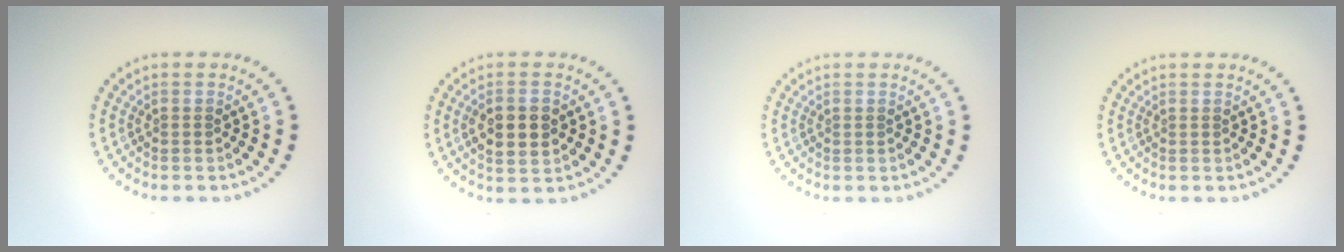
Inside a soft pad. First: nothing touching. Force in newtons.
{"total": 3.4, "press": 3.4, "slide": 0.2}
{"total": 0.0}
{"total": 0.0}